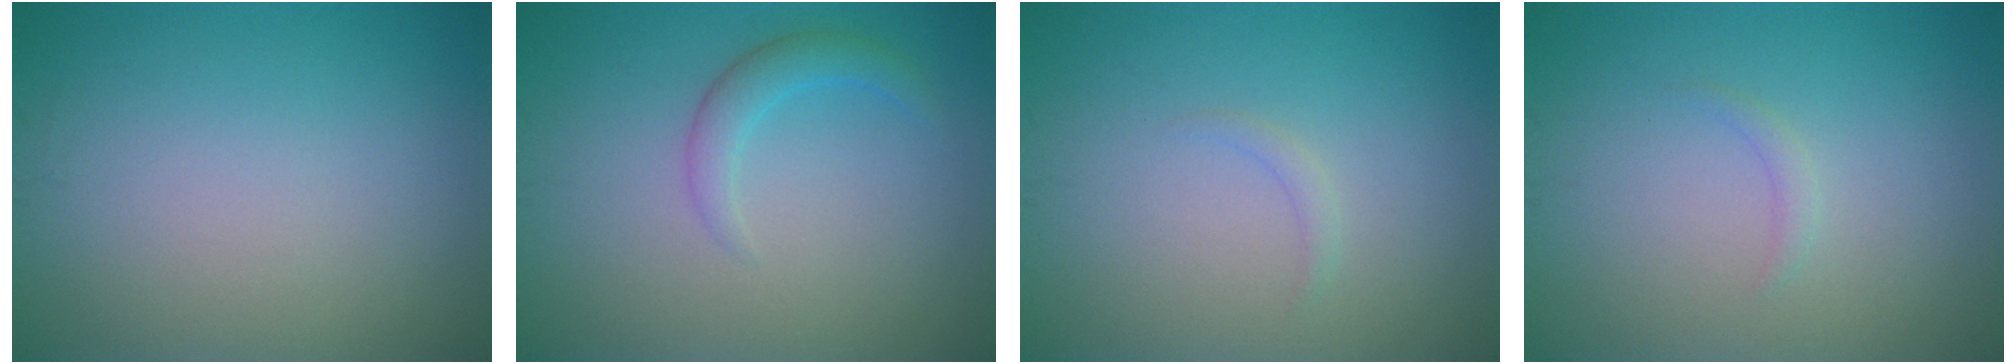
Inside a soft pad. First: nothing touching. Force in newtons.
{"total": 2.0, "press": 2.0, "slide": 0.2}
{"total": 0.7, "press": 0.7, "slide": 0.1}
{"total": 0.7, "press": 0.7, "slide": 0.0}